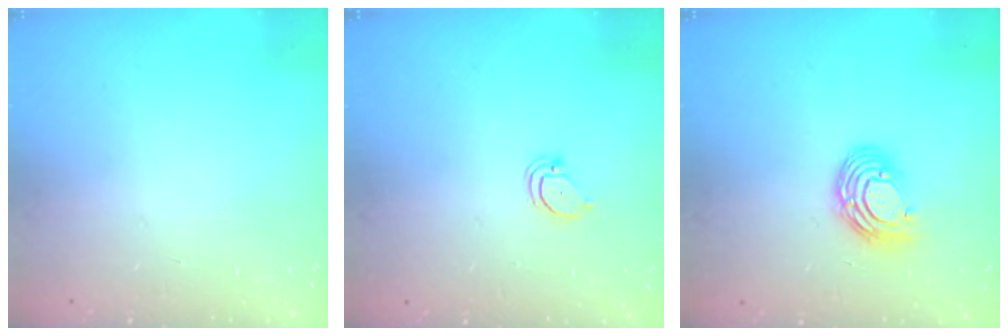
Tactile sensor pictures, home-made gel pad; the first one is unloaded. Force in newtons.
{"total": 2.7, "press": 2.7, "slide": 0.2}
{"total": 10.3, "press": 10.3, "slide": 1.0}